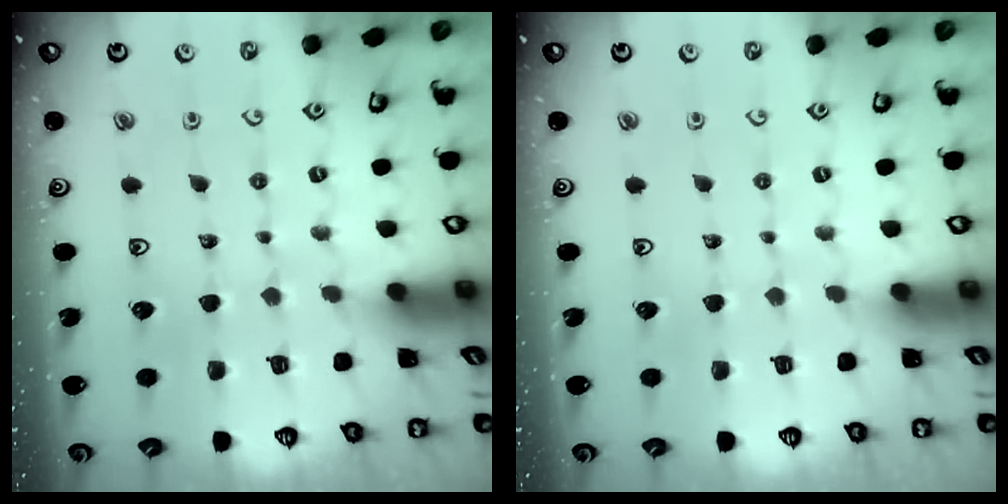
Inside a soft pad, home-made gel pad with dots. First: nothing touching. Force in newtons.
{"total": 0.0}